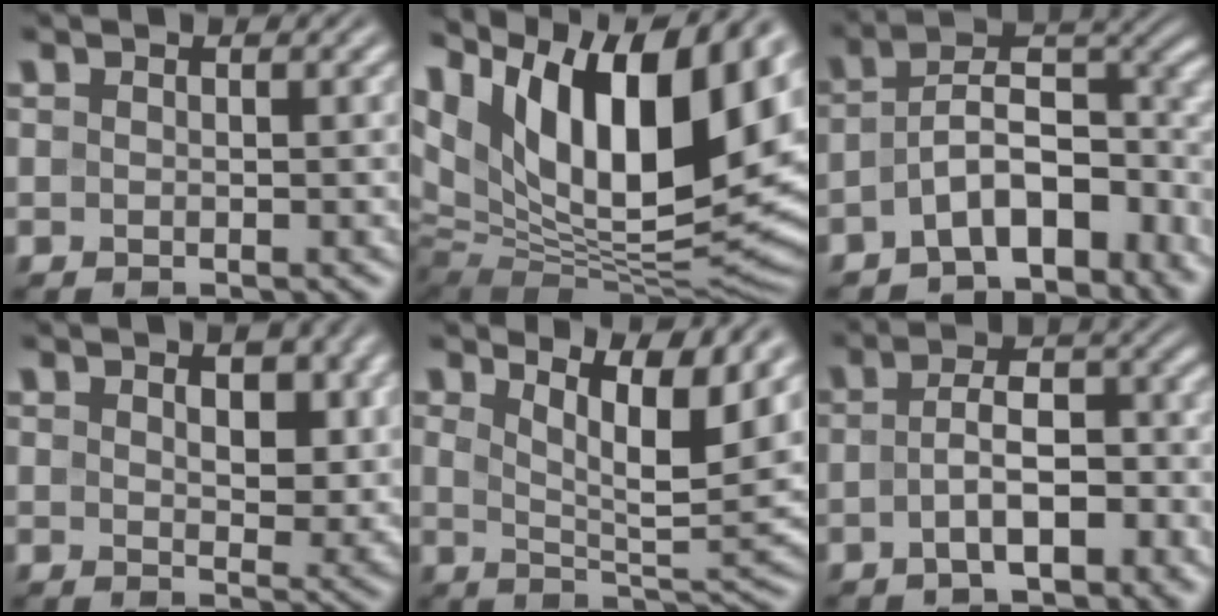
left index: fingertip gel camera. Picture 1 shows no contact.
{"total": 18.1, "force": [6.7, 9.7, 13.7], "torque": [-0.220, 0.024, 0.125]}
{"total": 8.9, "force": [-3.9, 5.1, 6.1], "torque": [-0.080, 0.011, -0.070]}
{"total": 4.4, "force": [1.5, 2.4, 3.4], "torque": [-0.045, -0.007, 0.025]}
{"total": 7.3, "force": [4.1, 2.3, 5.6], "torque": [-0.093, -0.007, 0.074]}
{"total": 7.1, "force": [-2.6, 3.2, 5.8], "torque": [-0.088, 0.012, -0.047]}